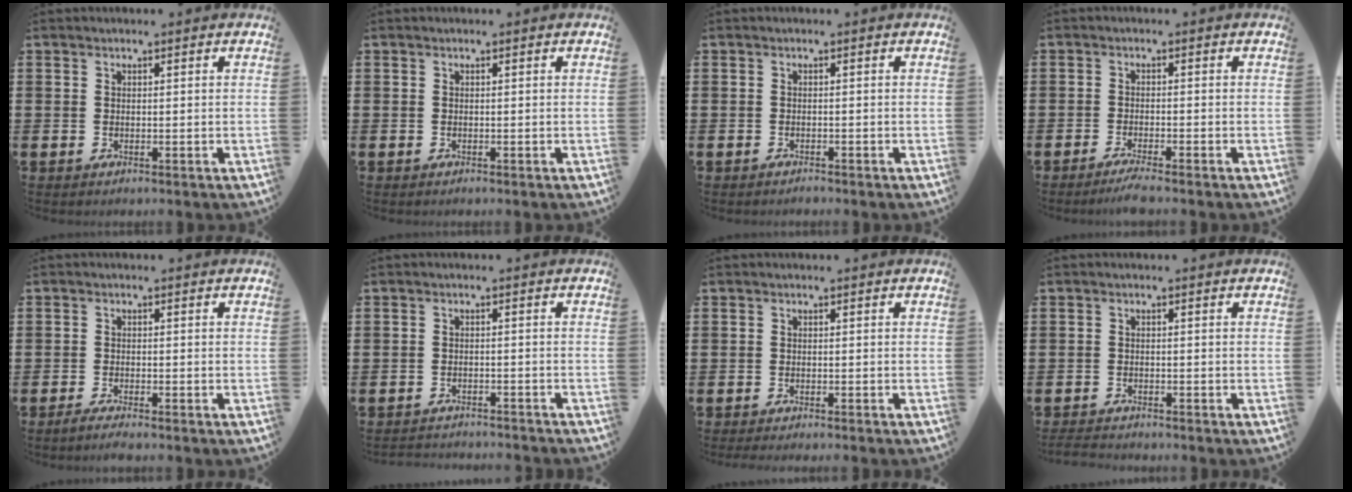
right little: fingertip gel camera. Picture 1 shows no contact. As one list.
[{"total": 0.0}, {"total": 0.5, "force": [-0.5, 0.1, -0.1], "torque": [-0.003, -0.001, -0.010]}, {"total": 2.2, "force": [-1.7, 0.0, 1.4], "torque": [-0.024, 0.002, -0.031]}, {"total": 1.4, "force": [-1.2, 0.0, 0.7], "torque": [-0.013, 0.002, -0.024]}, {"total": 1.8, "force": [-1.8, -0.1, -0.2], "torque": [-0.001, 0.003, -0.040]}, {"total": 0.8, "force": [-0.7, -0.1, 0.2], "torque": [-0.002, -0.003, -0.014]}, {"total": 1.4, "force": [-1.4, 0.1, 0.3], "torque": [-0.007, 0.004, -0.029]}]